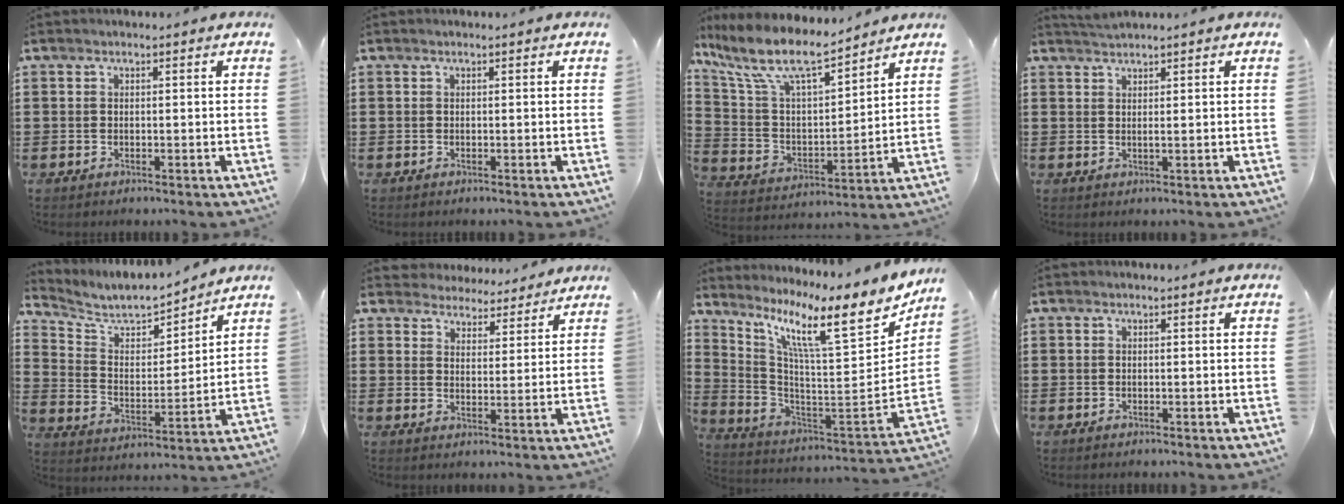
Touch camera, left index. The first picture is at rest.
{"total": 0.0}
{"total": 10.1, "force": [8.1, 2.4, 5.6], "torque": [-0.144, -0.046, 0.139]}
{"total": 1.9, "force": [1.5, -0.2, 1.1], "torque": [-0.024, 0.001, 0.029]}
{"total": 6.2, "force": [5.7, 1.8, 1.8], "torque": [-0.065, -0.037, 0.096]}
{"total": 4.1, "force": [4.0, 0.7, -0.4], "torque": [-0.012, -0.021, 0.071]}
{"total": 12.5, "force": [7.7, 1.6, 9.7], "torque": [-0.190, -0.059, 0.117]}
{"total": 0.0}